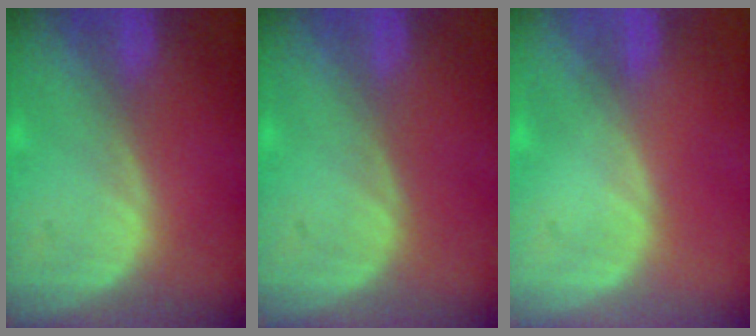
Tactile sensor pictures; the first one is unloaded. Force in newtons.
{"total": 0.0}
{"total": 0.0}